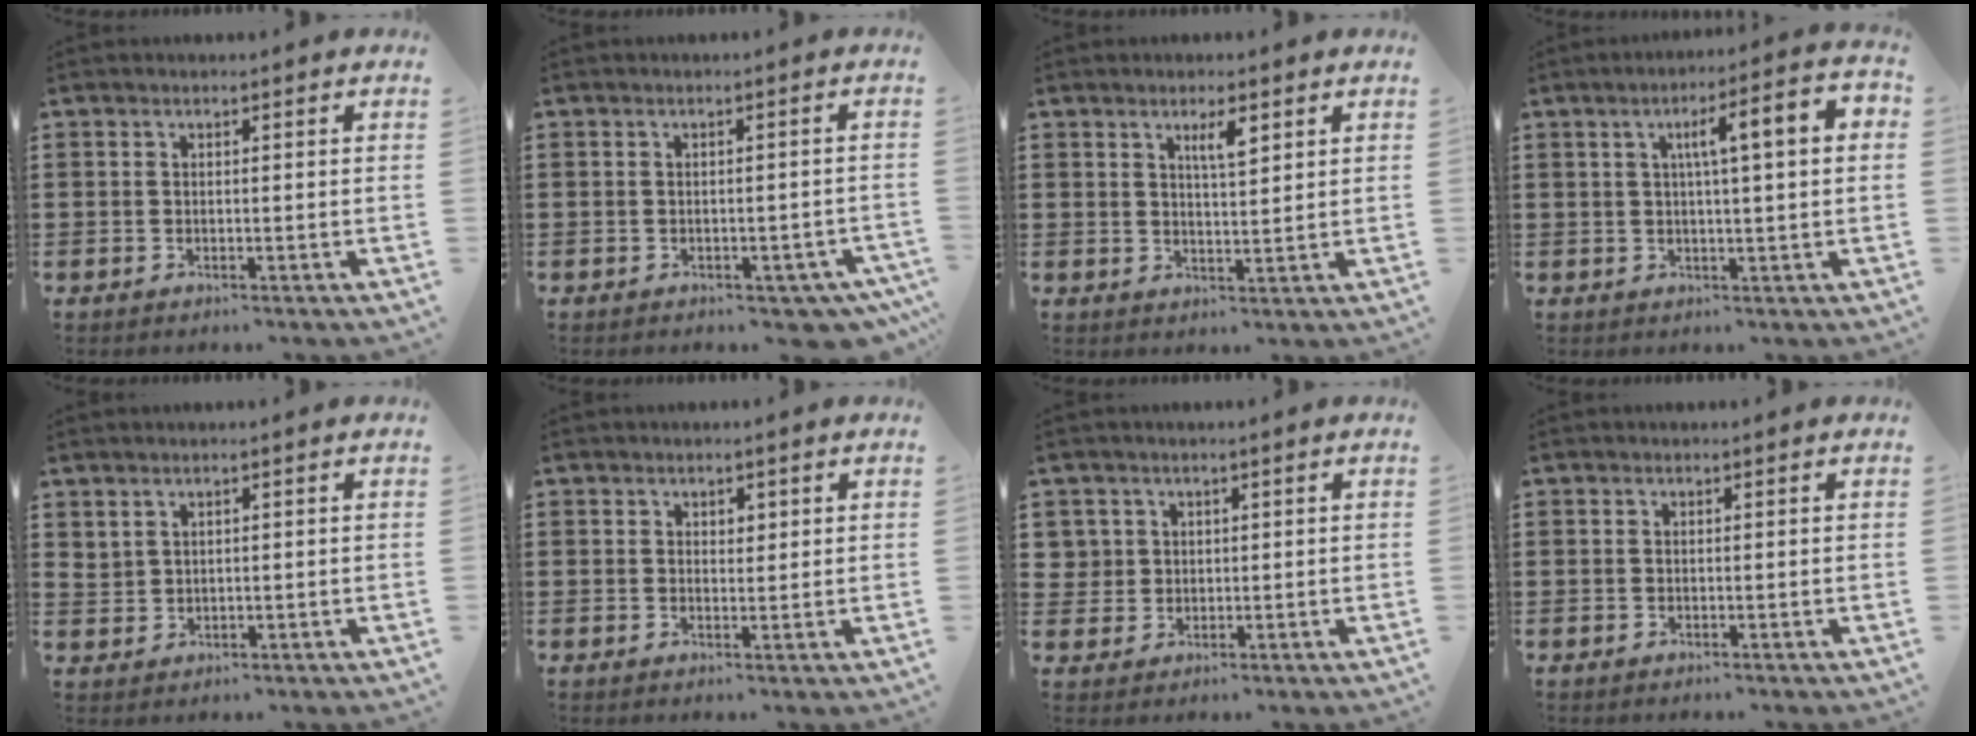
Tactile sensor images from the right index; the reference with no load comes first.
{"total": 2.6, "force": [-2.1, 0.9, 1.2], "torque": [-0.021, 0.004, -0.042]}
{"total": 3.1, "force": [1.9, 0.7, 2.4], "torque": [-0.043, 0.001, 0.029]}
{"total": 6.3, "force": [0.9, 1.0, 6.2], "torque": [-0.111, -0.001, 0.005]}
{"total": 1.7, "force": [1.4, 0.9, 0.5], "torque": [-0.014, 0.004, 0.027]}
{"total": 1.2, "force": [0.8, 0.8, 0.4], "torque": [-0.002, 0.000, 0.014]}
{"total": 2.8, "force": [0.8, 2.6, 0.1], "torque": [-0.015, 0.012, 0.015]}
{"total": 0.0}